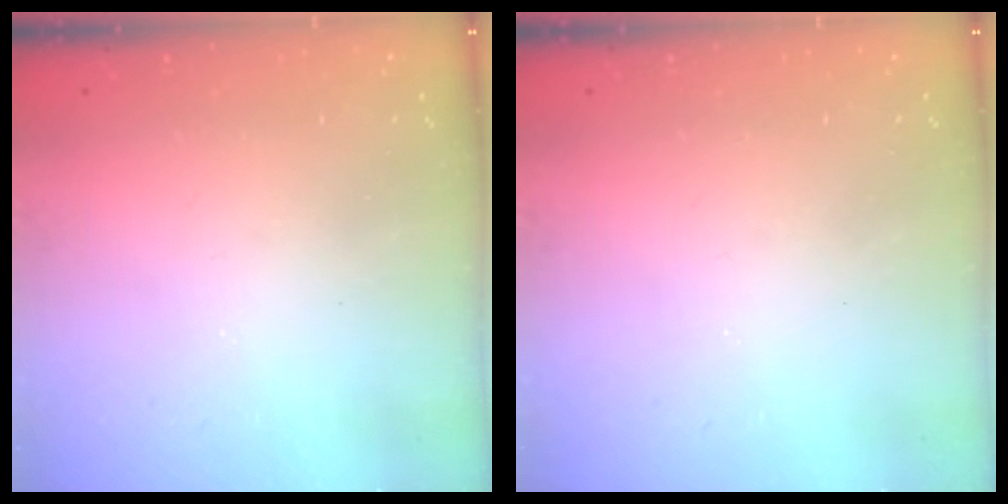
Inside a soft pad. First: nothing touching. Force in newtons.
{"total": 0.0}